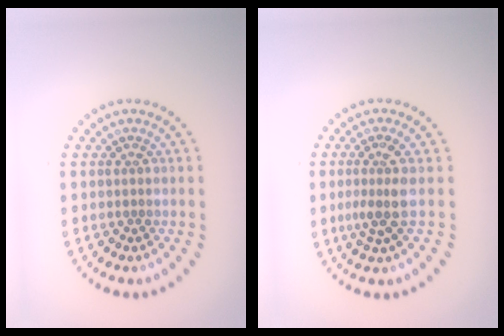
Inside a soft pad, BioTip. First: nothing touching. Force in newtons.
{"total": 2.5, "press": 1.9, "slide": 1.7}